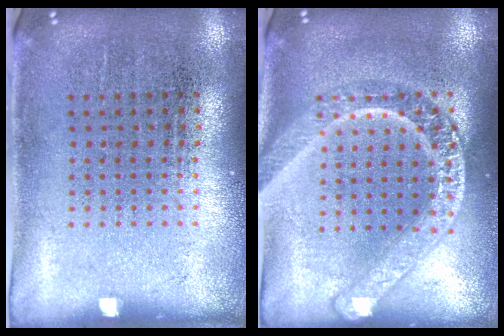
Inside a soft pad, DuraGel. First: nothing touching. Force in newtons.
{"total": 3.1, "press": 3.1, "slide": 0.3}